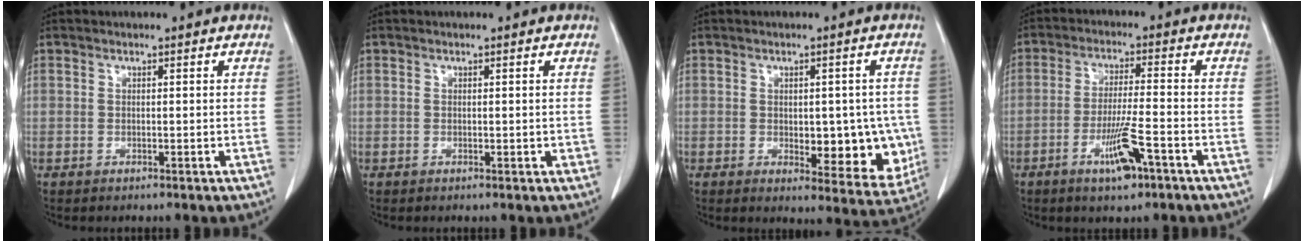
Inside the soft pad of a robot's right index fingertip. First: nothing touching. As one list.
[{"total": 0.6, "force": [0.1, 0.4, 0.4], "torque": [-0.003, 0.000, 0.001]}, {"total": 11.5, "force": [-1.1, 5.7, 9.9], "torque": [-0.114, -0.002, 0.003]}, {"total": 7.4, "force": [-3.9, 0.7, 6.2], "torque": [-0.117, -0.008, -0.065]}]